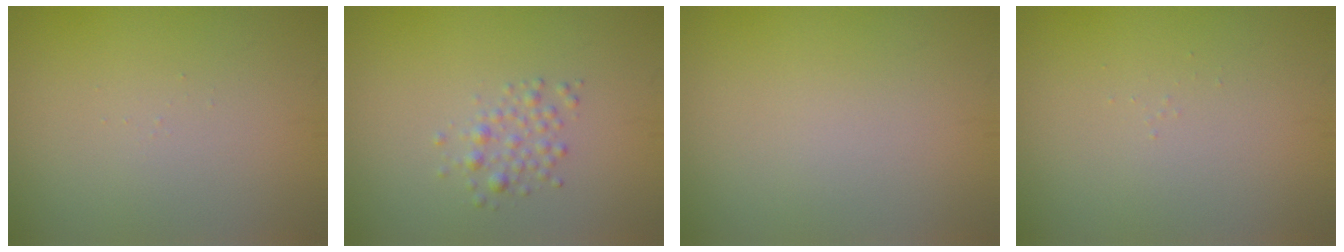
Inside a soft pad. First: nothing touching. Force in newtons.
{"total": 1.7, "press": 1.7, "slide": 0.0}
{"total": 0.0}
{"total": 0.0}